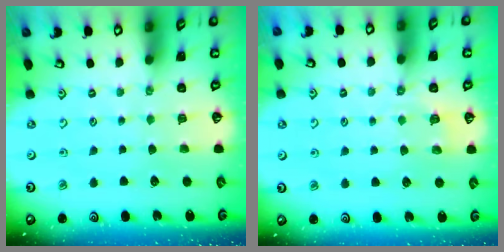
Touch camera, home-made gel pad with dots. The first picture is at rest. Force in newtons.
{"total": 3.0, "press": 2.5, "slide": 1.6}